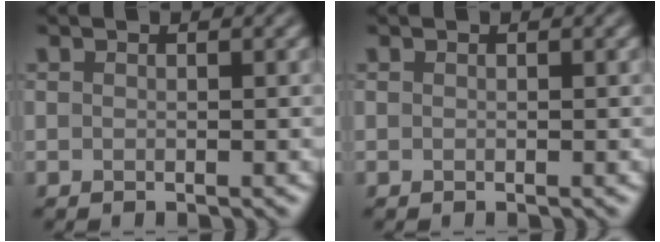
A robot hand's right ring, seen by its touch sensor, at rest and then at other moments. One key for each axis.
{"total": 0.0}